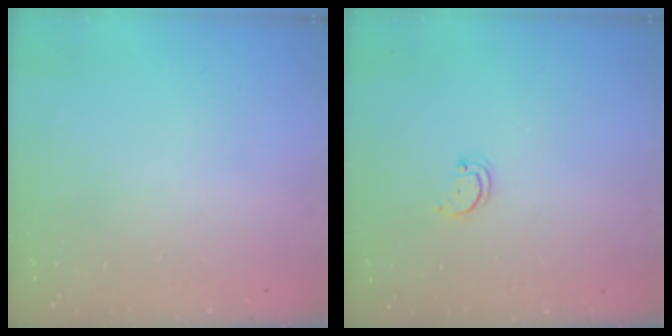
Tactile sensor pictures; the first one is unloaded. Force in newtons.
{"total": 2.2, "press": 2.1, "slide": 0.4}